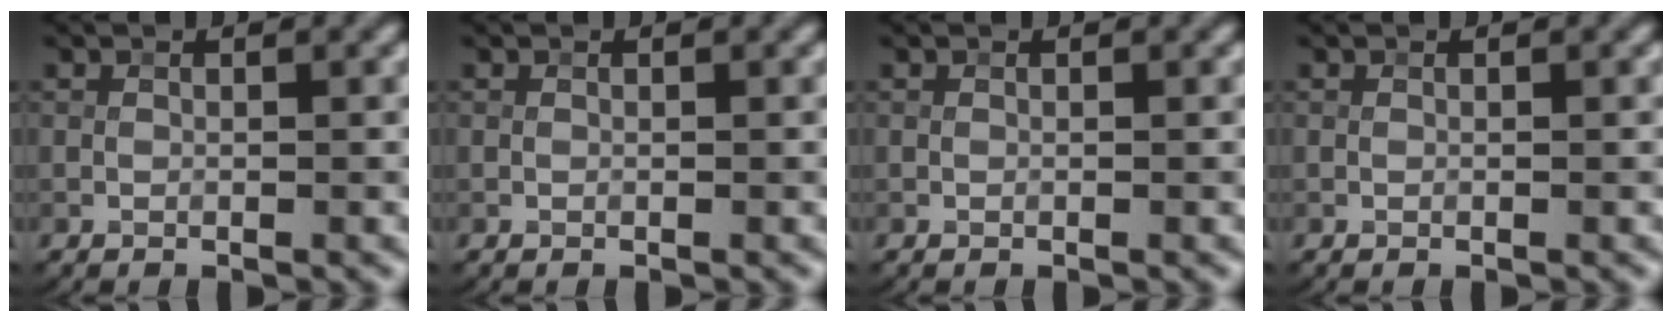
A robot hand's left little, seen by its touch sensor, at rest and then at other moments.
{"total": 0.0}
{"total": 0.0}
{"total": 0.0}